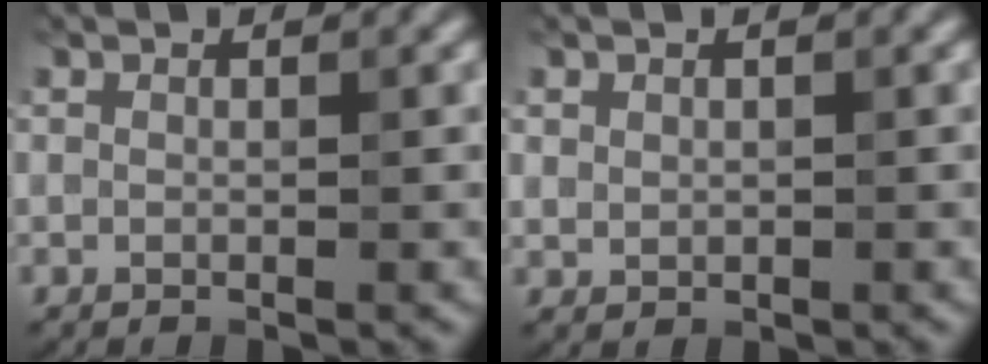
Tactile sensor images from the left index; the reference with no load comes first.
{"total": 0.9, "force": [0.4, 0.8, 0.3], "torque": [-0.005, -0.004, 0.010]}